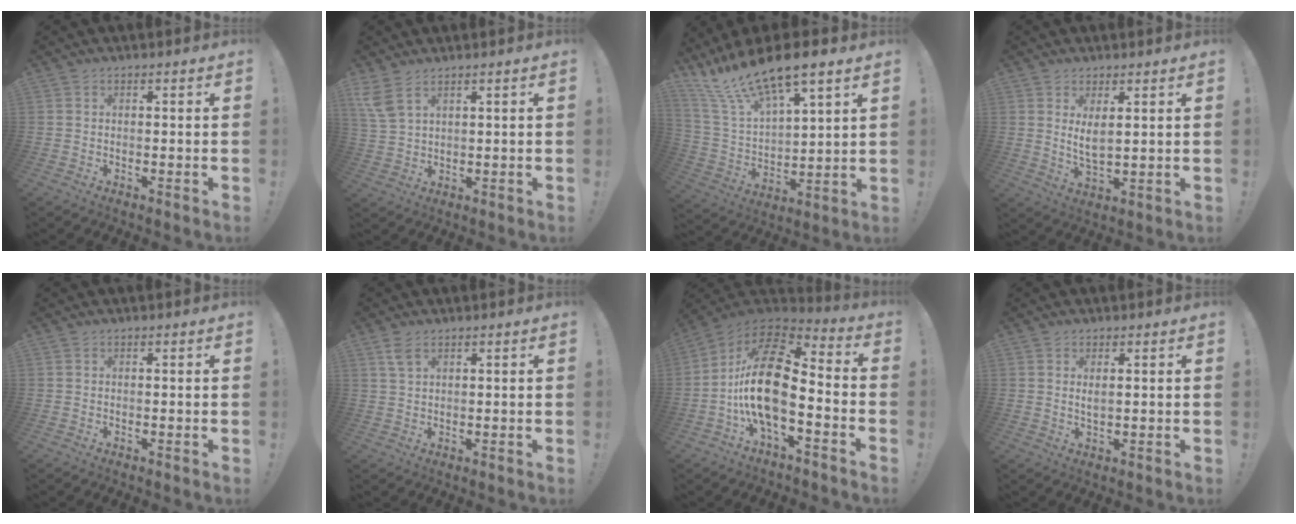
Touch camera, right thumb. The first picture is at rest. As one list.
[{"total": 5.8, "force": [3.8, 2.3, 3.8], "torque": [-0.082, -0.016, 0.073]}, {"total": 15.6, "force": [12.4, 4.3, 8.4], "torque": [-0.173, -0.089, 0.225]}, {"total": 5.2, "force": [2.3, 1.5, 4.4], "torque": [-0.073, -0.012, 0.040]}, {"total": 0.0}, {"total": 3.7, "force": [2.1, 1.8, 2.5], "torque": [-0.038, -0.007, 0.036]}, {"total": 20.8, "force": [-2.9, 9.8, 18.1], "torque": [-0.371, 0.018, -0.051]}, {"total": 2.0, "force": [0.9, 0.1, 1.8], "torque": [-0.029, -0.004, 0.013]}]